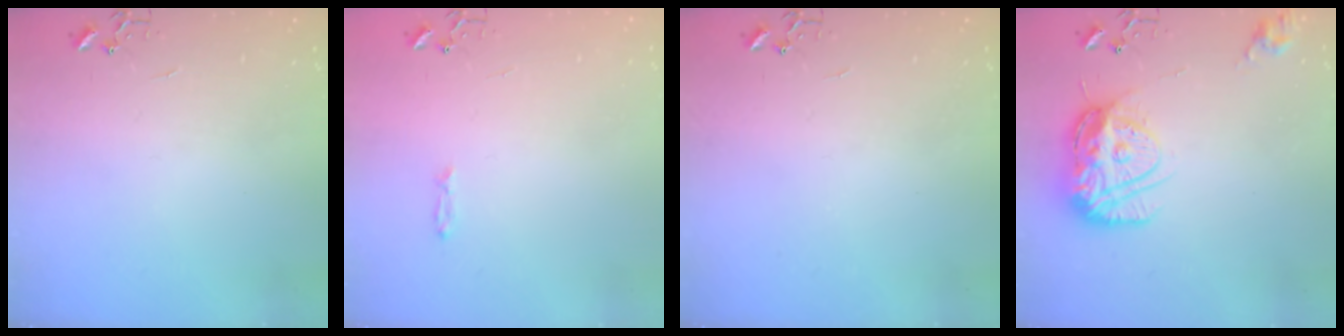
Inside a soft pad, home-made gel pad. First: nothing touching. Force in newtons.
{"total": 3.4, "press": 3.4, "slide": 0.4}
{"total": 0.0}
{"total": 15.2, "press": 15.1, "slide": 1.5}